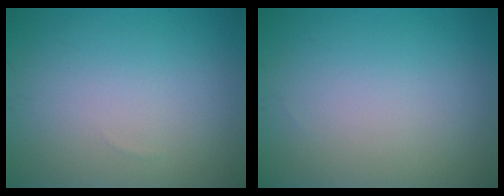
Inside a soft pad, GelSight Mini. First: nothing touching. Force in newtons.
{"total": 0.0}